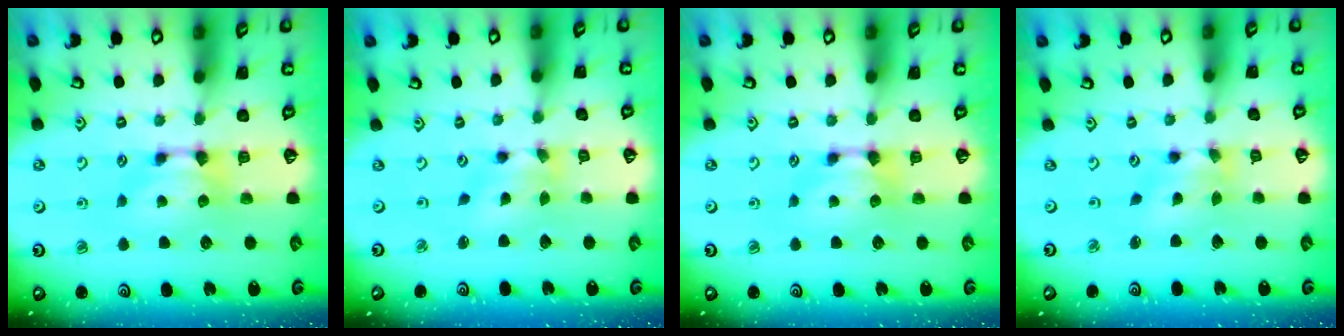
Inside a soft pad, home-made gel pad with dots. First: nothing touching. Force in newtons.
{"total": 1.8, "press": 1.1, "slide": 1.4}
{"total": 0.0}
{"total": 1.8, "press": 1.1, "slide": 1.4}